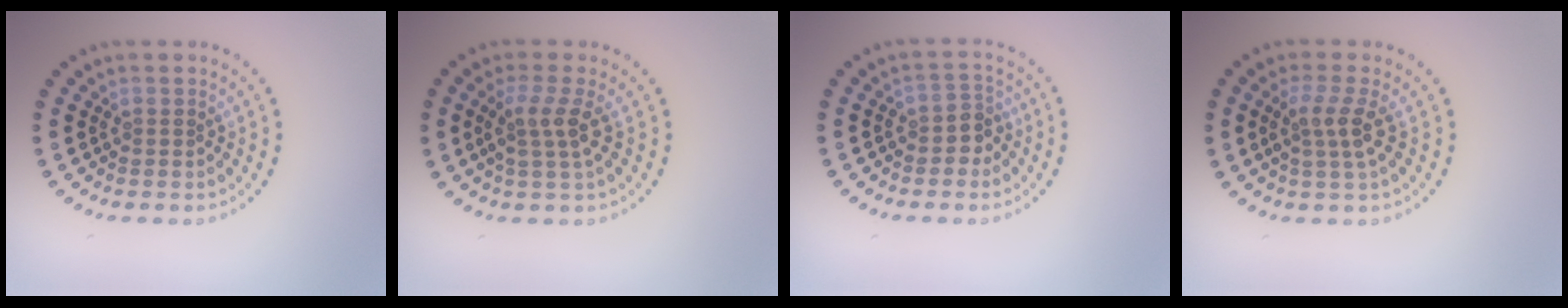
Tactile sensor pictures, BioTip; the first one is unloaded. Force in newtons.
{"total": 2.7, "press": 2.0, "slide": 1.8}
{"total": 2.0, "press": 1.7, "slide": 1.1}
{"total": 2.4, "press": 1.9, "slide": 1.5}